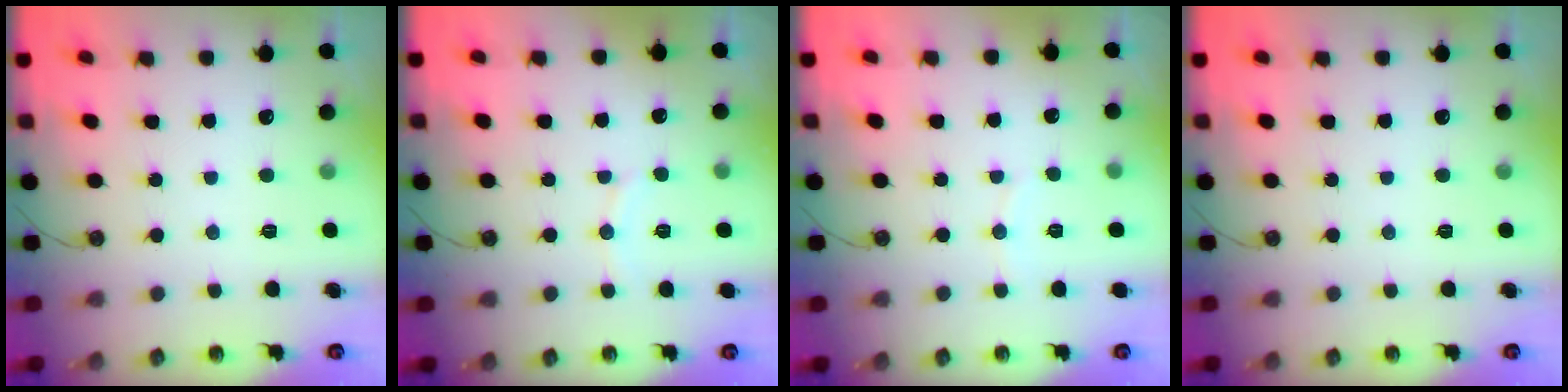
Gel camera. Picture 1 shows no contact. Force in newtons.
{"total": 4.6, "press": 4.5, "slide": 0.6}
{"total": 3.0, "press": 3.0, "slide": 0.2}
{"total": 0.0}